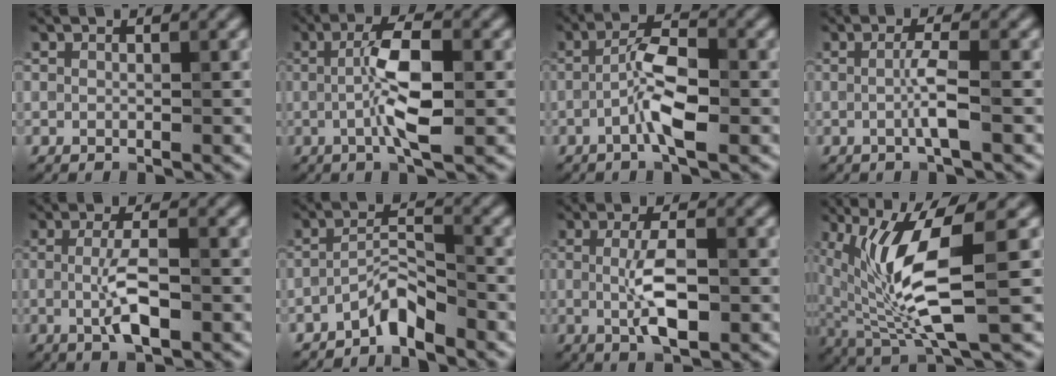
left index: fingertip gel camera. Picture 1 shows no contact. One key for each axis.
{"total": 5.4, "fx": -0.4, "fy": 1.2, "fz": 5.3, "tx": -0.099, "ty": 0.007, "tz": -0.013}
{"total": 4.3, "fx": -1.4, "fy": 0.9, "fz": 4.0, "tx": -0.080, "ty": 0.010, "tz": -0.034}
{"total": 2.4, "fx": -0.3, "fy": 0.1, "fz": 2.3, "tx": -0.048, "ty": -0.003, "tz": -0.009}
{"total": 3.8, "fx": -0.5, "fy": 0.9, "fz": 3.6, "tx": -0.070, "ty": -0.004, "tz": -0.010}
{"total": 2.8, "fx": -2.3, "fy": 0.5, "fz": 1.5, "tx": -0.027, "ty": 0.015, "tz": -0.048}
{"total": 4.5, "fx": -0.3, "fy": 1.2, "fz": 4.3, "tx": -0.085, "ty": -0.004, "tz": -0.004}
{"total": 8.8, "fx": 1.0, "fy": 2.3, "fz": 8.4, "tx": -0.173, "ty": -0.017, "tz": 0.026}